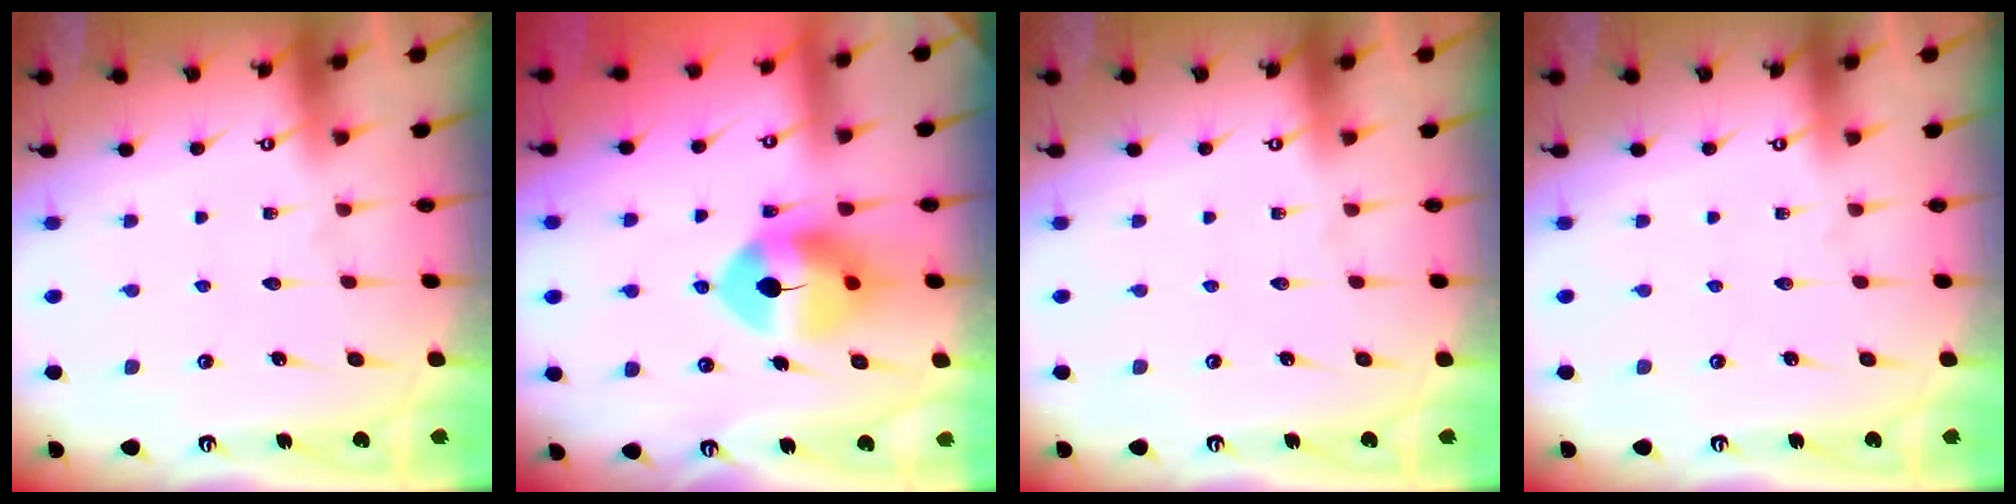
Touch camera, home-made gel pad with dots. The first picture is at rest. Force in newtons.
{"total": 10.2, "press": 10.0, "slide": 1.6}
{"total": 0.0}
{"total": 0.0}